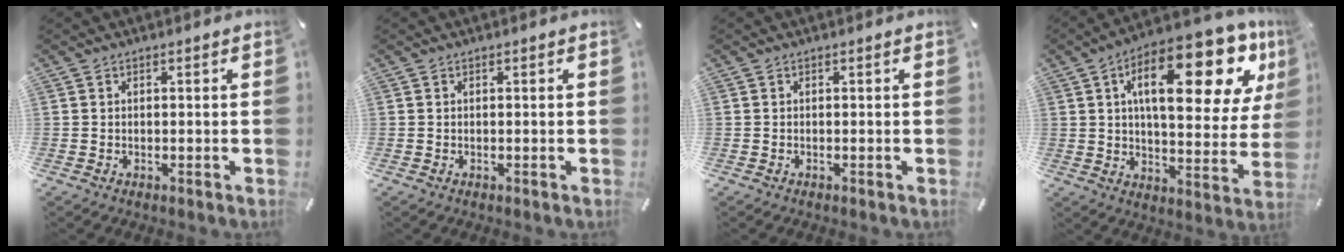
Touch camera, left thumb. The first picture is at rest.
{"total": 0.0}
{"total": 0.0}
{"total": 24.7, "force": [11.0, 10.1, 19.6], "torque": [-0.291, -0.053, 0.169]}